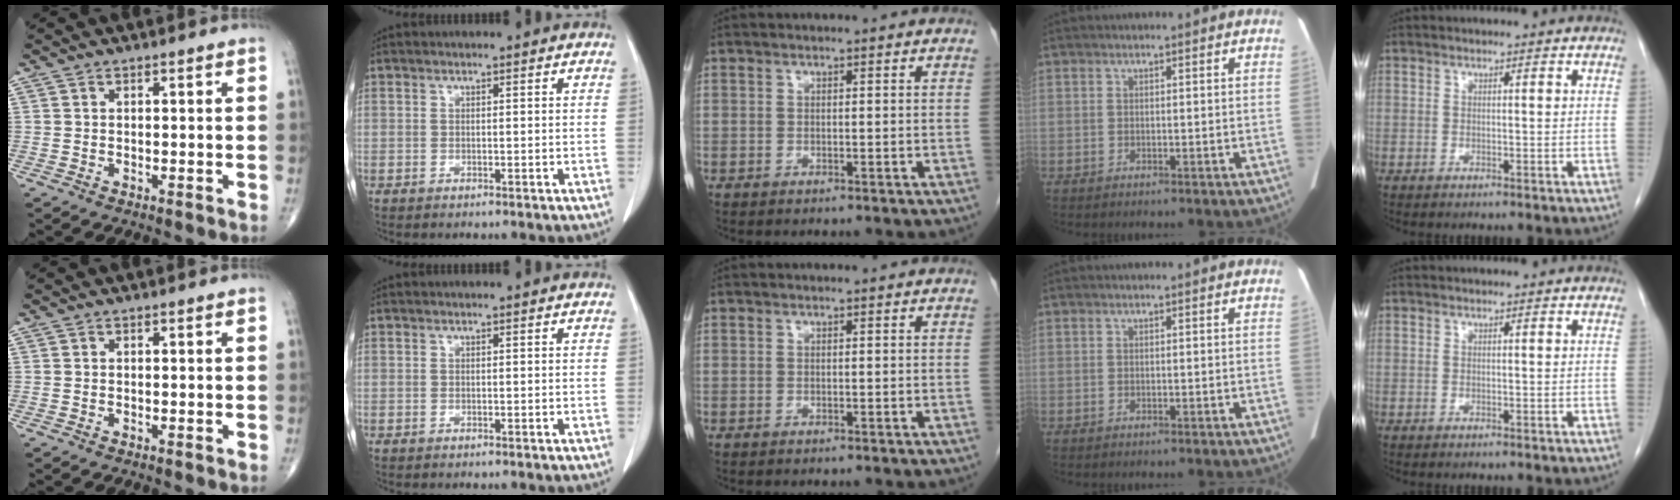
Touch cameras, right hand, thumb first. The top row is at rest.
{}